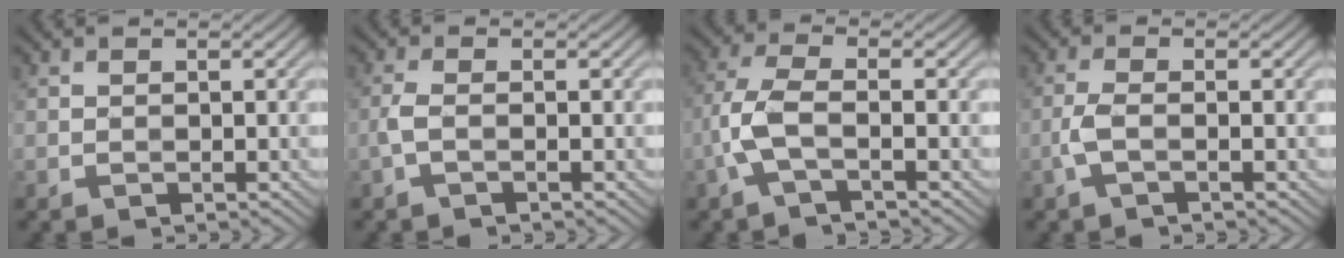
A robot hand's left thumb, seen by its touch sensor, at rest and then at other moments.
{"total": 2.0, "force": [-0.7, 0.5, 1.7], "torque": [-0.043, 0.005, -0.020]}
{"total": 5.2, "force": [-1.7, 1.6, 4.6], "torque": [-0.113, 0.008, -0.048]}
{"total": 2.7, "force": [-0.9, 0.8, 2.4], "torque": [-0.060, 0.004, -0.026]}